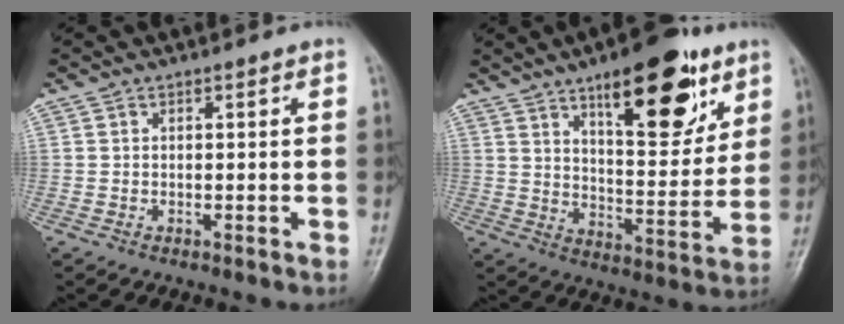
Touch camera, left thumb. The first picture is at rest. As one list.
[{"total": 19.6, "force": [10.8, 7.6, 14.5], "torque": [-0.162, -0.053, 0.166]}]